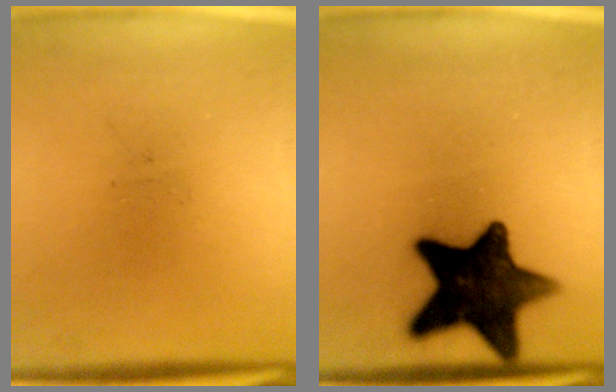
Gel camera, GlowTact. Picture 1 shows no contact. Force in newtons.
{"total": 15.5}